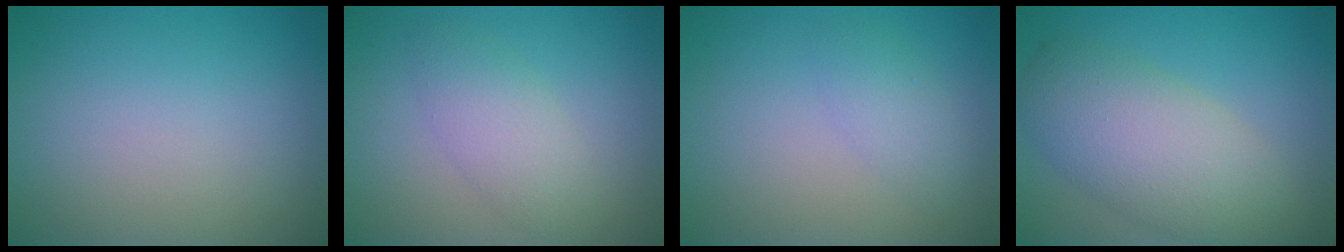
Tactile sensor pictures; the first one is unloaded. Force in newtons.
{"total": 3.1, "press": 3.1, "slide": 0.0}
{"total": 1.9, "press": 1.9, "slide": 0.1}
{"total": 7.3, "press": 7.3, "slide": 0.5}